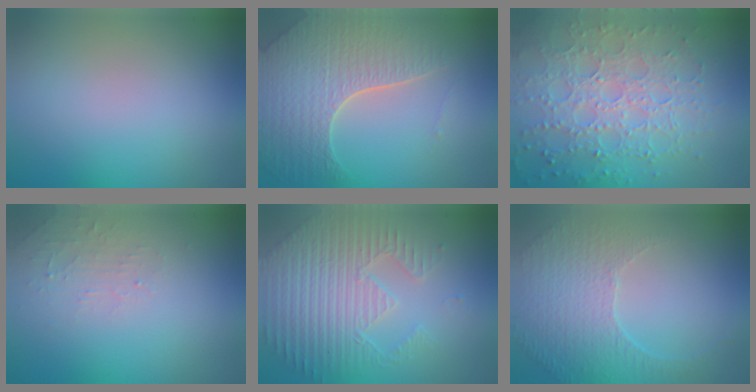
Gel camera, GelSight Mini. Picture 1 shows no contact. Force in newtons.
{"total": 7.0, "press": 5.2, "slide": 4.7}
{"total": 7.0, "press": 5.5, "slide": 4.4}
{"total": 1.6, "press": 1.5, "slide": 0.3}
{"total": 5.0, "press": 4.6, "slide": 1.9}
{"total": 5.3, "press": 3.7, "slide": 3.8}